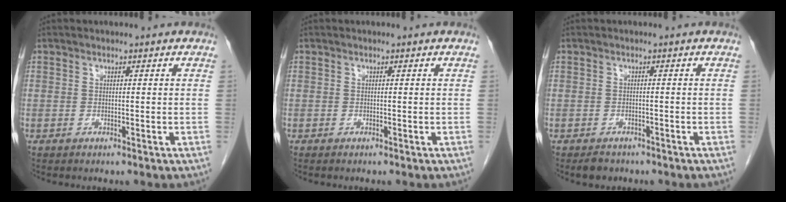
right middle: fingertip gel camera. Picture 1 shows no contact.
{"total": 0.0}
{"total": 2.1, "force": [-1.7, 1.1, 0.6], "torque": [-0.018, -0.003, -0.020]}